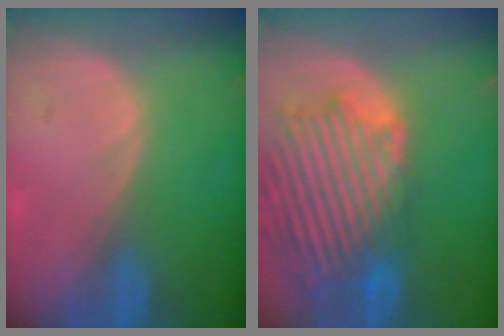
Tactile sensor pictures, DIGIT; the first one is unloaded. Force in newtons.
{"total": 14.1, "press": 12.0, "slide": 7.4}